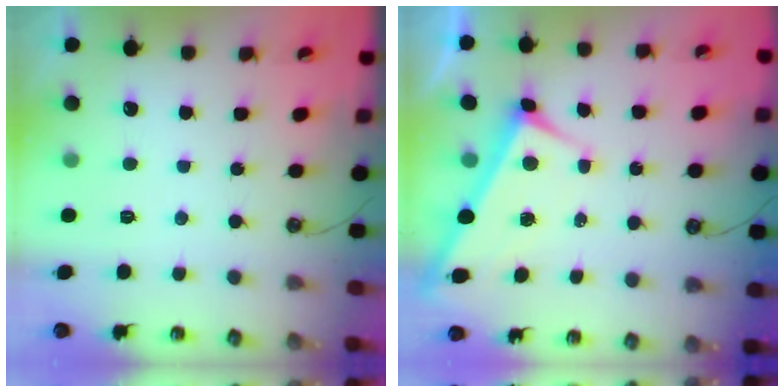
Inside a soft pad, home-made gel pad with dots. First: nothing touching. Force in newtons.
{"total": 3.6, "press": 3.6, "slide": 0.2}